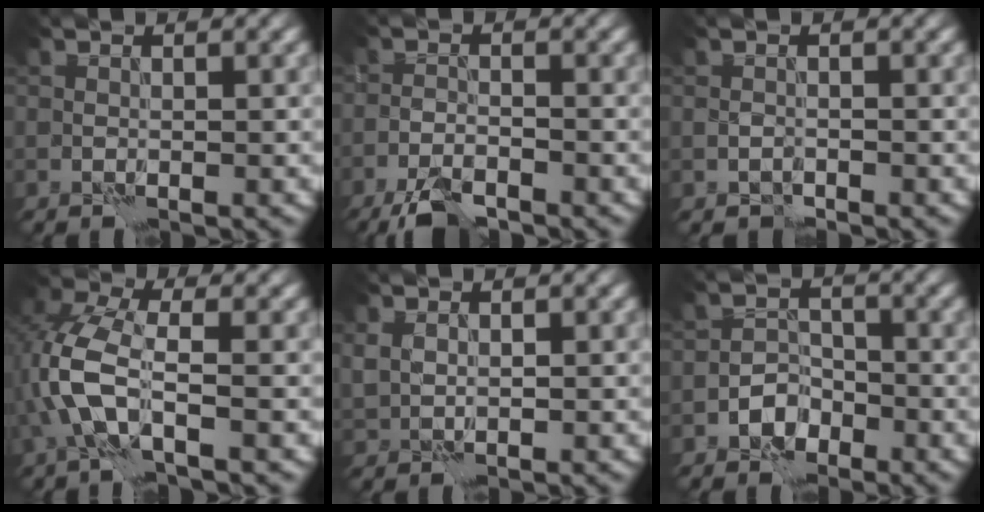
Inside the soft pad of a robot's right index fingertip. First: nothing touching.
{"total": 4.4, "force": [-3.5, 1.3, 2.4], "torque": [-0.046, -0.006, -0.071]}
{"total": 0.7, "force": [-0.6, 0.5, 0.1], "torque": [-0.003, 0.002, -0.012]}
{"total": 5.4, "force": [-1.4, 2.3, 4.7], "torque": [-0.117, 0.012, -0.038]}
{"total": 1.3, "force": [0.7, 0.8, 0.7], "torque": [-0.022, 0.000, 0.017]}
{"total": 2.6, "force": [-1.5, 1.9, 0.9], "torque": [-0.009, 0.009, -0.030]}